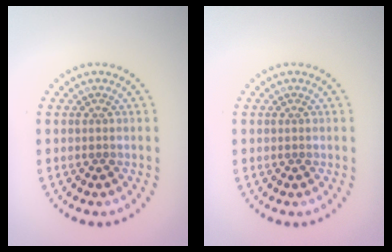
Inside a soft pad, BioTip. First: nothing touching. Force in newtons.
{"total": 0.0}